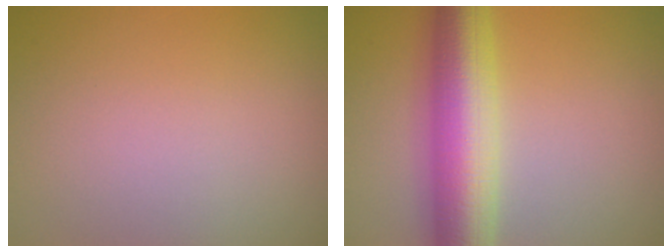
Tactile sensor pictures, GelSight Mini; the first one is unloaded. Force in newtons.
{"total": 9.6, "press": 9.6, "slide": 0.1}